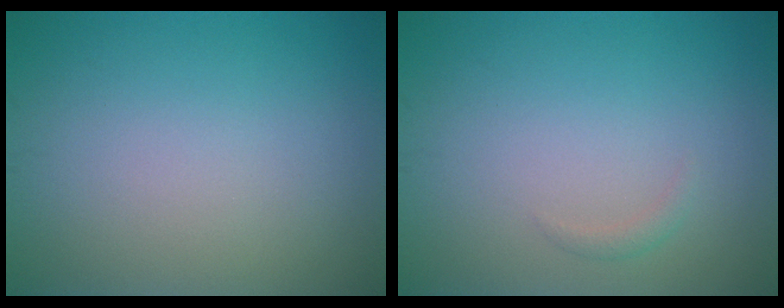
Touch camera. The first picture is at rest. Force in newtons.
{"total": 0.7, "press": 0.7, "slide": 0.1}